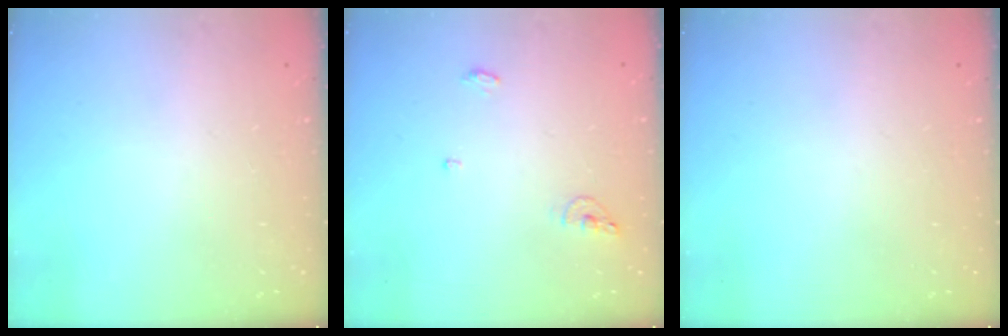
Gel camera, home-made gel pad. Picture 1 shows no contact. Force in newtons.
{"total": 6.4, "press": 6.3, "slide": 1.5}
{"total": 0.0}